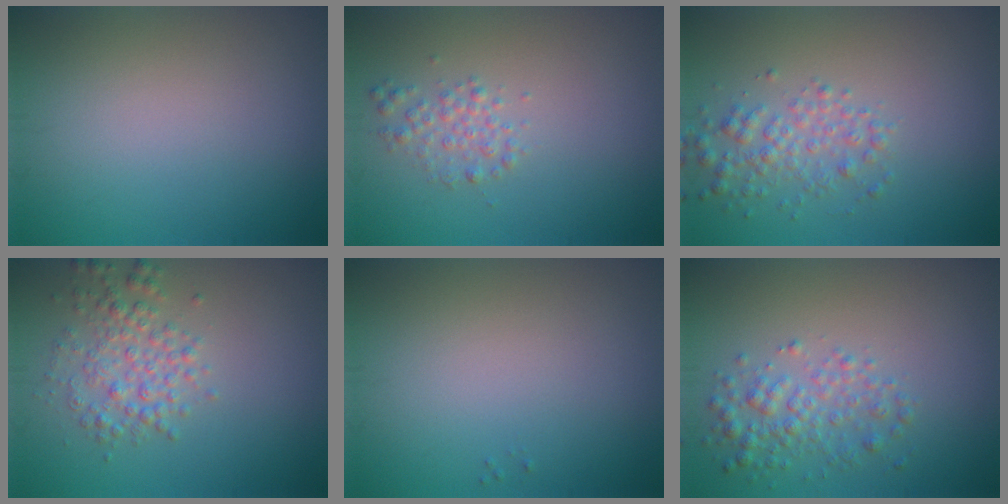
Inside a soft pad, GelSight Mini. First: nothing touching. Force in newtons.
{"total": 1.7, "press": 1.7, "slide": 0.0}
{"total": 2.6, "press": 2.6, "slide": 0.0}
{"total": 3.2, "press": 3.2, "slide": 0.1}
{"total": 0.0}
{"total": 2.8, "press": 2.8, "slide": 0.1}